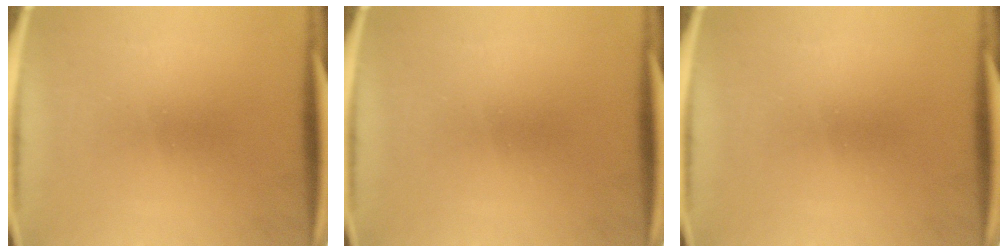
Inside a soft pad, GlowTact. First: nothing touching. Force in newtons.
{"total": 0.0}
{"total": 0.0}